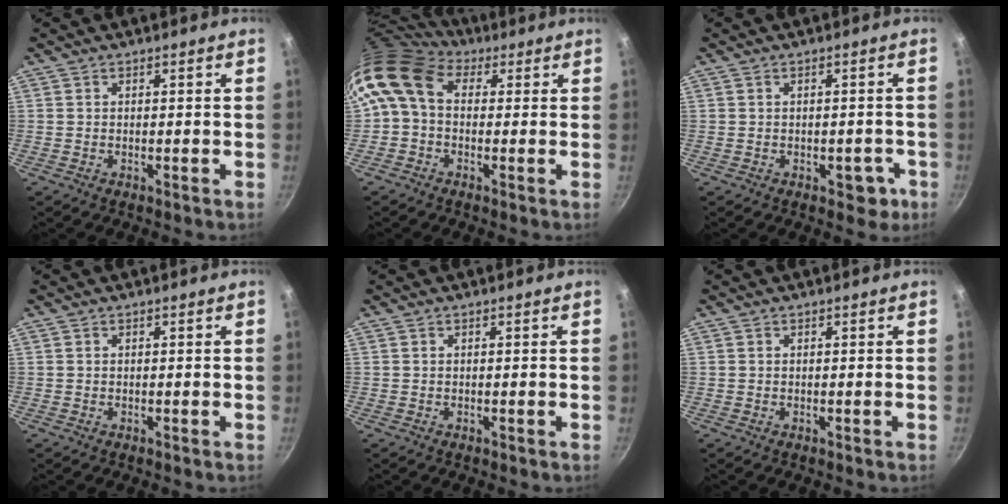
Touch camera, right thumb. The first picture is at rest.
{"total": 9.6, "force": [1.8, 7.0, 6.3], "torque": [-0.111, 0.020, 0.012]}
{"total": 3.9, "force": [-1.6, 2.5, 2.6], "torque": [-0.006, 0.017, -0.009]}
{"total": 0.0}
{"total": 0.0}
{"total": 0.0}